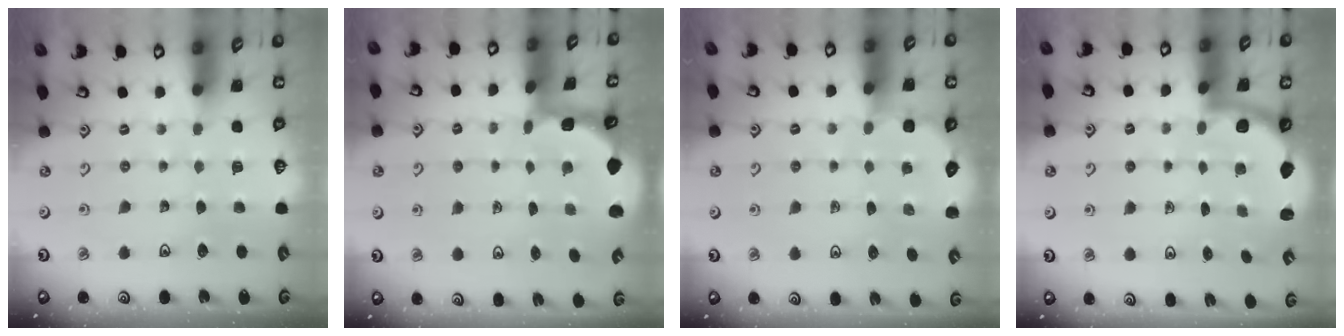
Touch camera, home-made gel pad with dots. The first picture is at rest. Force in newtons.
{"total": 1.9, "press": 1.9, "slide": 0.2}
{"total": 2.7, "press": 2.7, "slide": 0.3}
{"total": 2.6, "press": 2.5, "slide": 0.6}